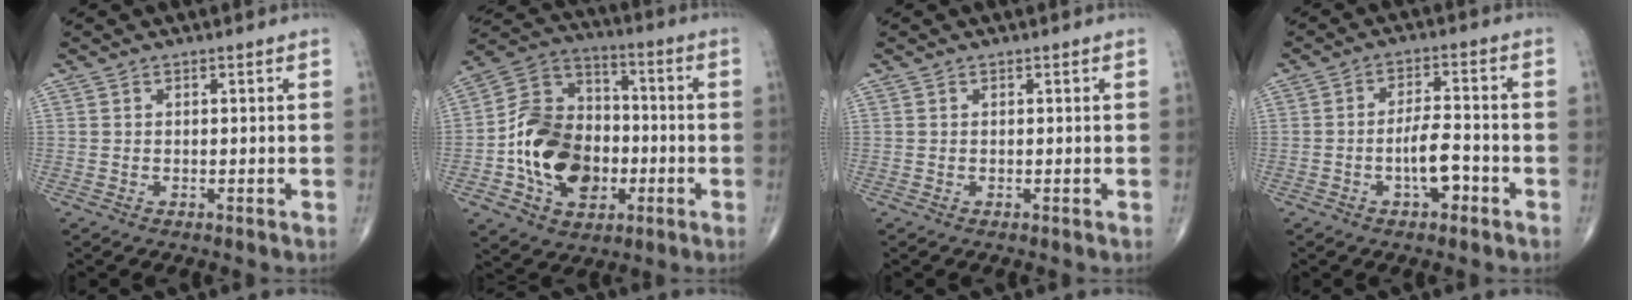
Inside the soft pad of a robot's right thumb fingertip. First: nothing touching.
{"total": 19.1, "force": [-4.1, 13.9, 12.5], "torque": [-0.176, 0.035, -0.069]}
{"total": 0.0}
{"total": 6.2, "force": [-2.5, 2.4, 5.1], "torque": [-0.084, 0.023, -0.042]}